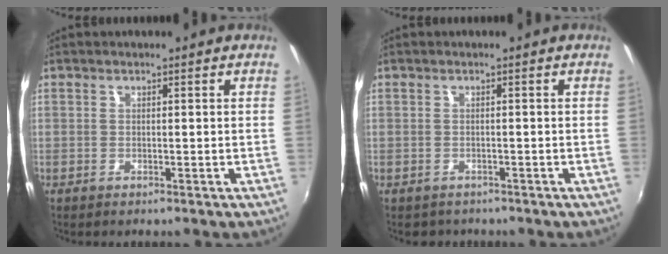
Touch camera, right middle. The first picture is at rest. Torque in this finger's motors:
{"motor_torque": [0.39, -0.38, -0.02, 0.00]}